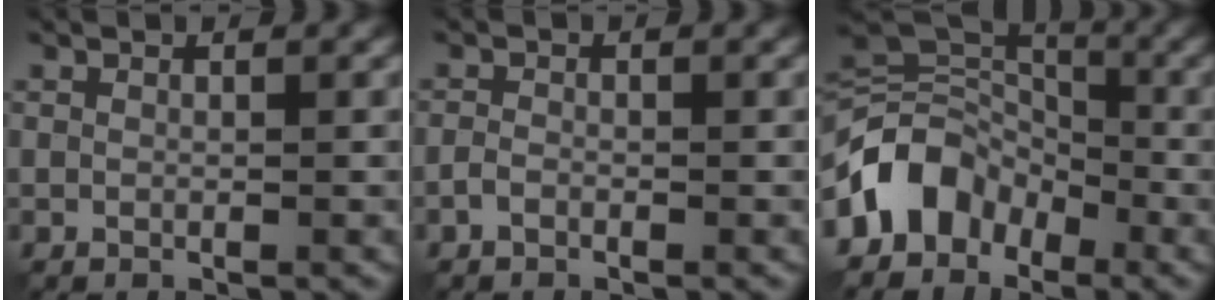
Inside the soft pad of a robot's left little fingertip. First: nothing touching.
{"total": 0.9, "force": [-0.6, 0.5, 0.5], "torque": [-0.008, 0.001, -0.015]}
{"total": 6.2, "force": [-3.7, 4.5, 2.3], "torque": [-0.028, 0.007, -0.083]}